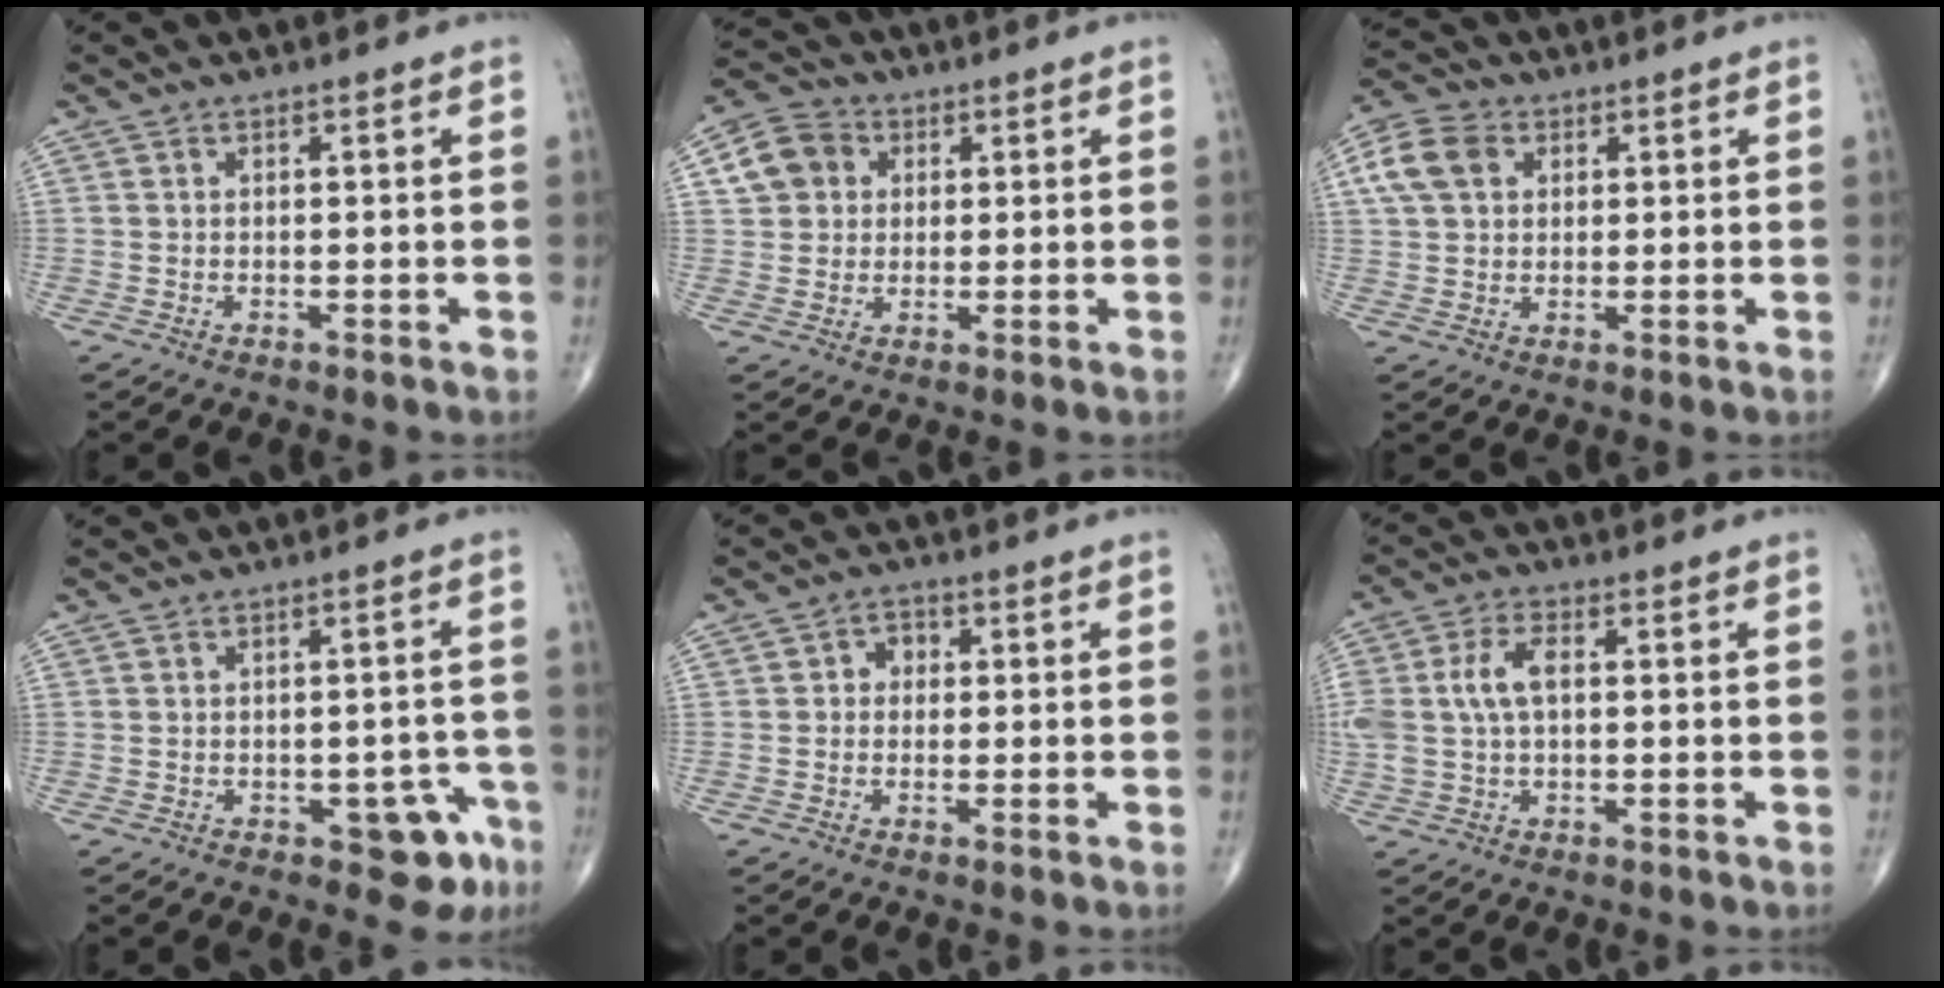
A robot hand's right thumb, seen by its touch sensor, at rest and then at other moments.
{"total": 7.7, "force": [1.9, 6.8, 3.1], "torque": [-0.039, 0.005, 0.027]}
{"total": 8.3, "force": [2.6, 6.2, 4.9], "torque": [-0.093, 0.011, 0.046]}
{"total": 6.3, "force": [-3.2, 3.4, 4.2], "torque": [-0.019, 0.022, -0.035]}
{"total": 2.9, "force": [0.2, 2.5, 1.5], "torque": [-0.003, 0.010, -0.004]}
{"total": 8.0, "force": [0.9, 4.5, 6.5], "torque": [-0.151, 0.018, 0.020]}